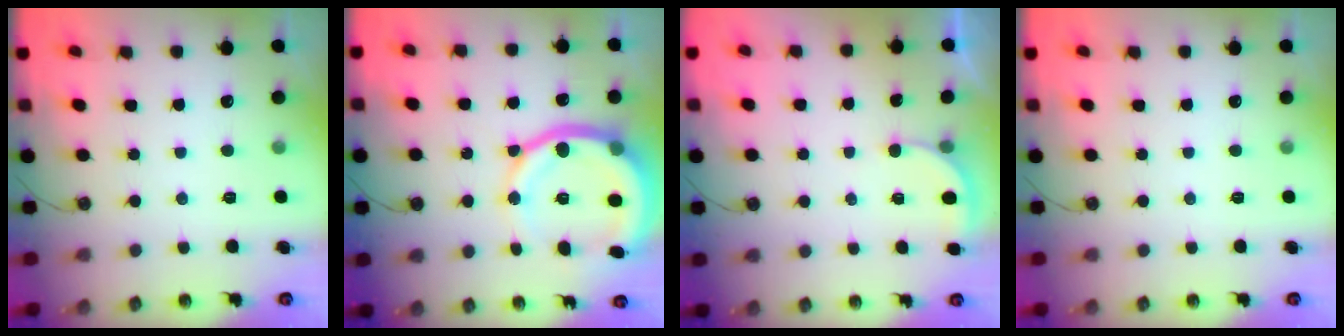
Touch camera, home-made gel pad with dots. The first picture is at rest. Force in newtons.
{"total": 17.2, "press": 17.1, "slide": 1.9}
{"total": 2.0, "press": 2.0, "slide": 0.1}
{"total": 0.0}